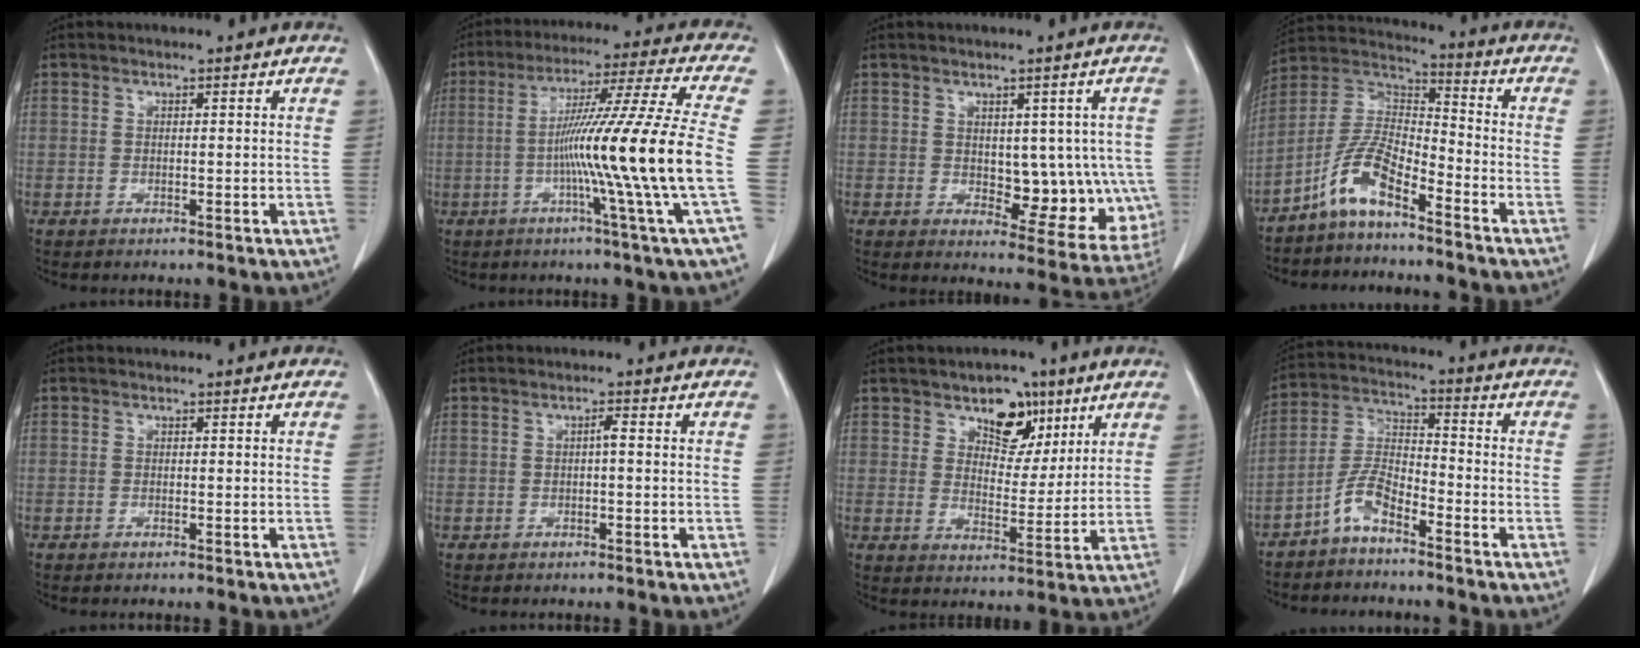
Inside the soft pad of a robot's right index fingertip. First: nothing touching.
{"total": 17.7, "force": [-3.1, -3.5, 17.0], "torque": [-0.281, -0.012, -0.063]}
{"total": 9.9, "force": [0.1, 5.4, 8.3], "torque": [-0.079, 0.002, 0.021]}
{"total": 9.0, "force": [-6.2, 1.9, 6.2], "torque": [-0.139, 0.017, -0.126]}
{"total": 0.0}
{"total": 1.0, "force": [-0.1, 0.1, 1.0], "torque": [-0.016, 0.003, -0.001]}
{"total": 7.9, "force": [4.7, 4.9, 4.1], "torque": [-0.052, 0.006, 0.076]}
{"total": 6.3, "force": [-4.5, 1.7, 4.0], "torque": [-0.097, 0.006, -0.093]}